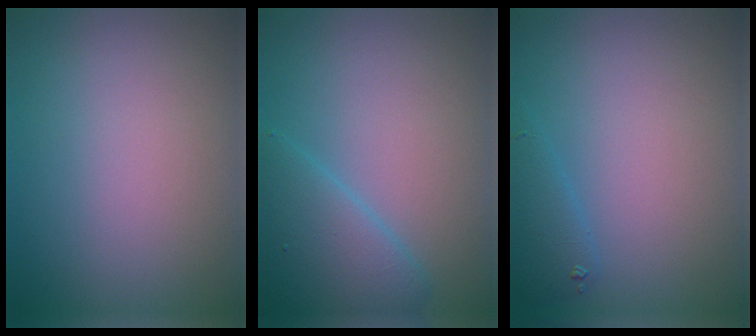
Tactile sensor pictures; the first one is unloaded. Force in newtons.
{"total": 4.5, "press": 4.5, "slide": 0.2}
{"total": 1.7, "press": 1.7, "slide": 0.2}